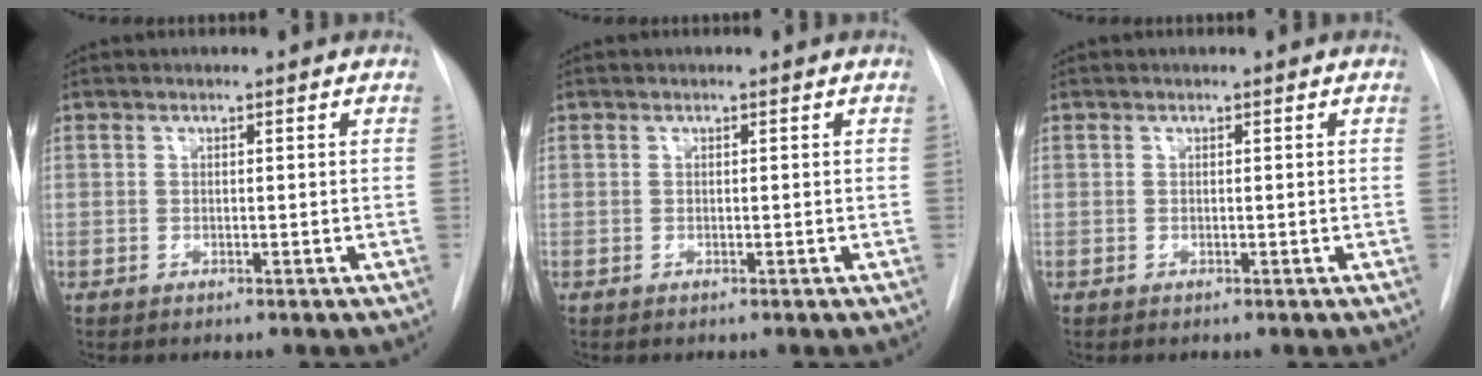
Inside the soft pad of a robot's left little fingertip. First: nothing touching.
{"total": 0.0}
{"total": 0.0}